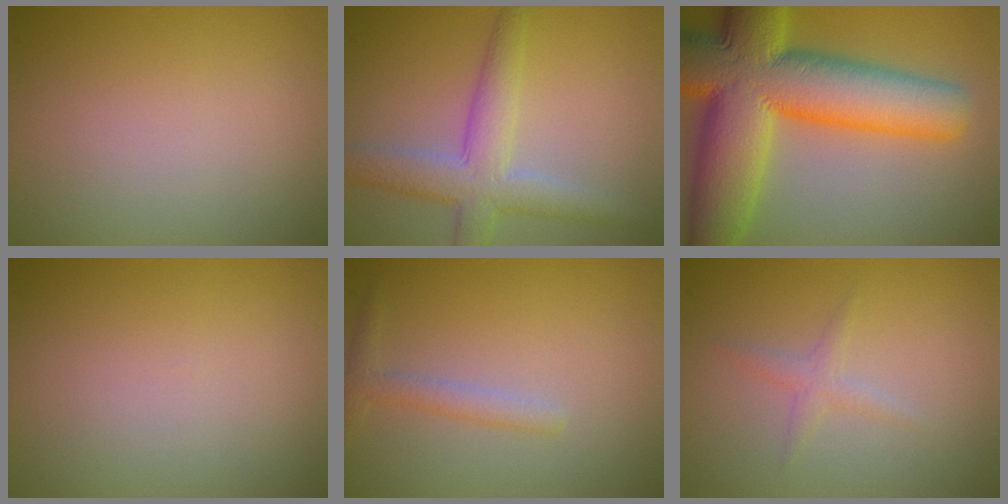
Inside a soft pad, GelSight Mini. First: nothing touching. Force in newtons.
{"total": 4.8, "press": 4.8, "slide": 0.4}
{"total": 15.0, "press": 15.0, "slide": 0.4}
{"total": 0.0}
{"total": 1.6, "press": 1.6, "slide": 0.1}
{"total": 1.2, "press": 1.2, "slide": 0.0}